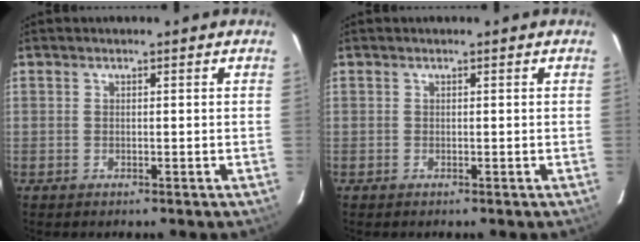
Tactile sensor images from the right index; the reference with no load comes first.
{"total": 0.0}